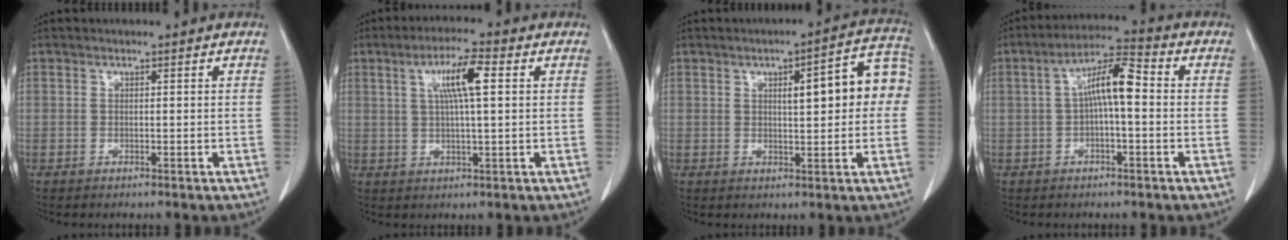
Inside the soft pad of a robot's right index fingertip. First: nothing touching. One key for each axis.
{"total": 7.0, "fx": 2.1, "fy": 0.6, "fz": 6.7, "tx": -0.122, "ty": 0.010, "tz": 0.036}
{"total": 10.0, "fx": 1.4, "fy": 2.5, "fz": 9.6, "tx": -0.122, "ty": 0.034, "tz": 0.018}
{"total": 7.6, "fx": 0.3, "fy": 1.6, "fz": 7.4, "tx": -0.136, "ty": 0.027, "tz": 0.001}